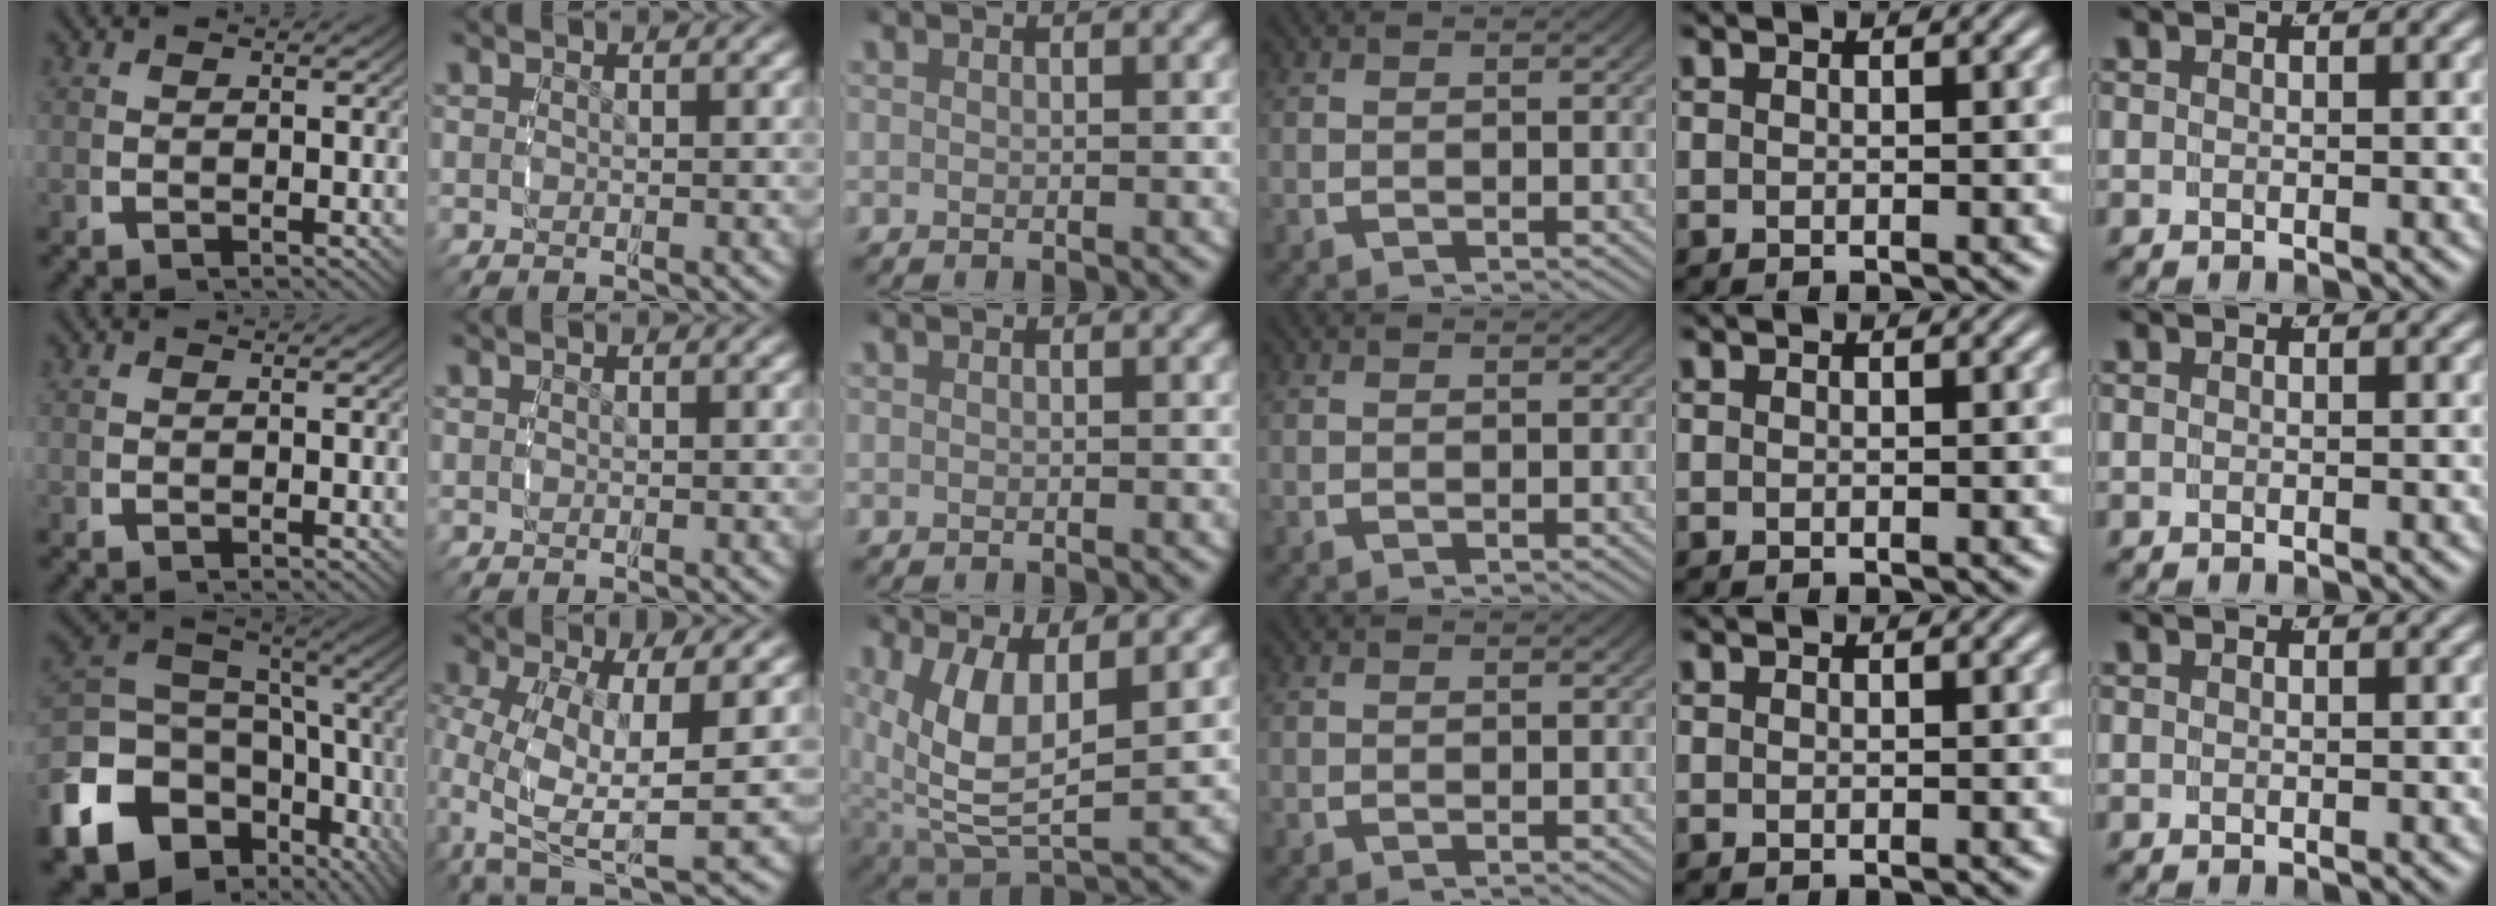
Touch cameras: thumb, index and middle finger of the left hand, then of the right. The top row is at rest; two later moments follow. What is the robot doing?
{"motion": "grasp_and_lifting", "object": "backpack"}